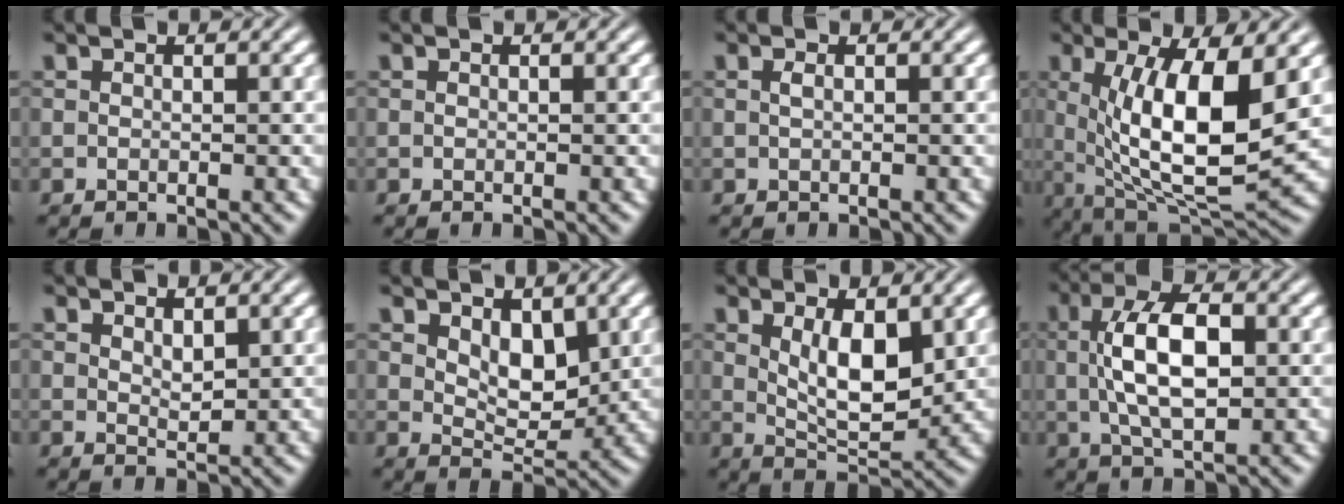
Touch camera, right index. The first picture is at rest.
{"total": 0.0}
{"total": 1.0, "force": [-0.1, -0.9, 0.2], "torque": [0.000, -0.003, 0.002]}
{"total": 10.7, "force": [0.1, 4.6, 9.7], "torque": [-0.168, -0.045, 0.032]}
{"total": 1.4, "force": [1.0, -0.7, 0.7], "torque": [0.002, -0.010, 0.027]}
{"total": 3.0, "force": [2.0, 0.5, 2.2], "torque": [-0.017, -0.017, 0.043]}
{"total": 4.9, "force": [1.3, 1.3, 4.5], "torque": [-0.065, -0.021, 0.034]}
{"total": 5.7, "force": [0.6, 1.8, 5.3], "torque": [-0.090, -0.002, 0.018]}